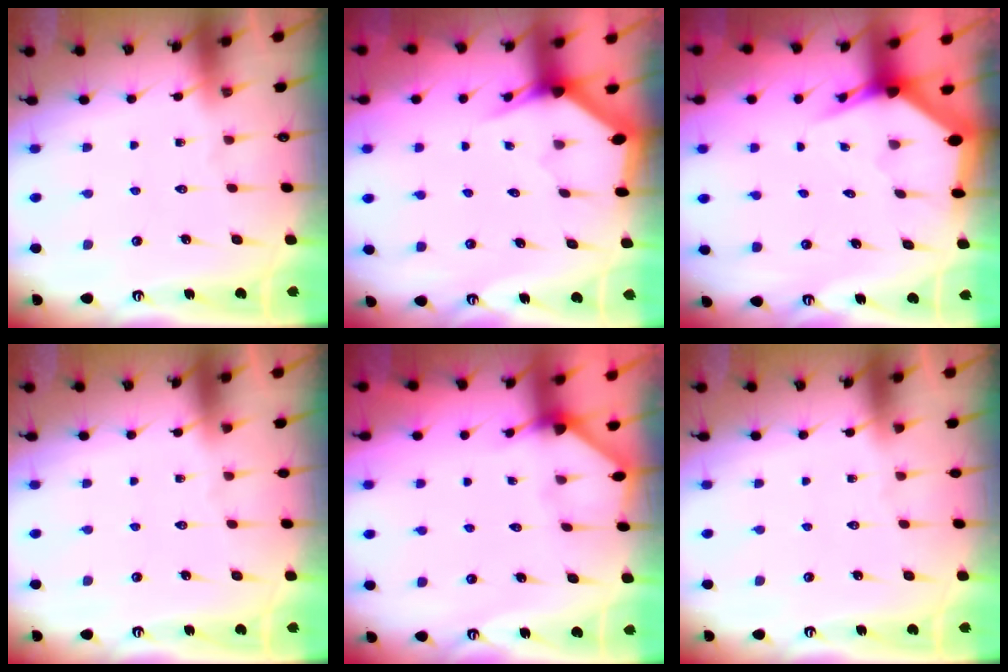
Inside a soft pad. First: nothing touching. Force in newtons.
{"total": 3.0, "press": 3.0, "slide": 0.1}
{"total": 3.7, "press": 3.7, "slide": 0.4}
{"total": 0.0}
{"total": 2.7, "press": 2.7, "slide": 0.2}
{"total": 0.0}